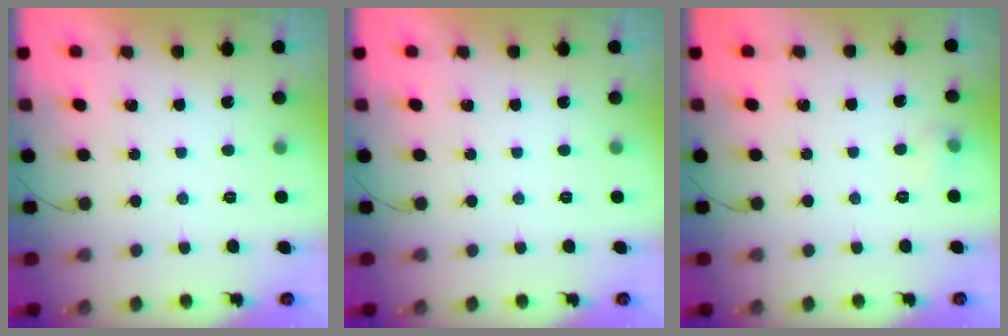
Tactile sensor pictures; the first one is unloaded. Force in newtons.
{"total": 0.0}
{"total": 3.9, "press": 3.6, "slide": 1.6}